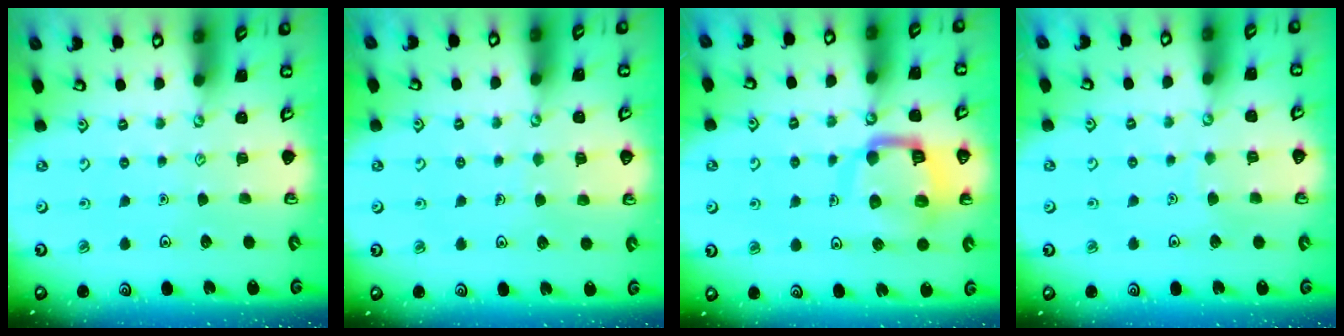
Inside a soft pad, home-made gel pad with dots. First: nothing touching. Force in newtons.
{"total": 4.1, "press": 4.0, "slide": 0.4}
{"total": 13.0, "press": 12.9, "slide": 1.5}
{"total": 3.4, "press": 3.4, "slide": 0.1}